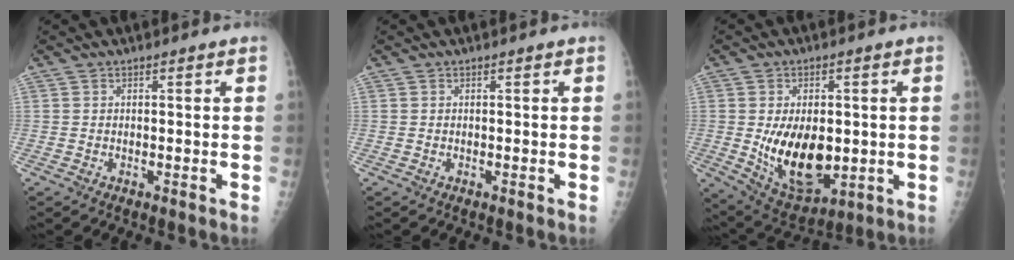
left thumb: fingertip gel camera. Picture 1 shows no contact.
{"total": 0.0}
{"total": 14.4, "force": [-1.2, 8.4, 11.6], "torque": [-0.163, -0.016, 0.007]}